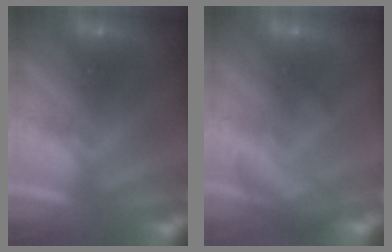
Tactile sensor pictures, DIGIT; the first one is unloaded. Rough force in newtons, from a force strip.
{"total": 2.7}